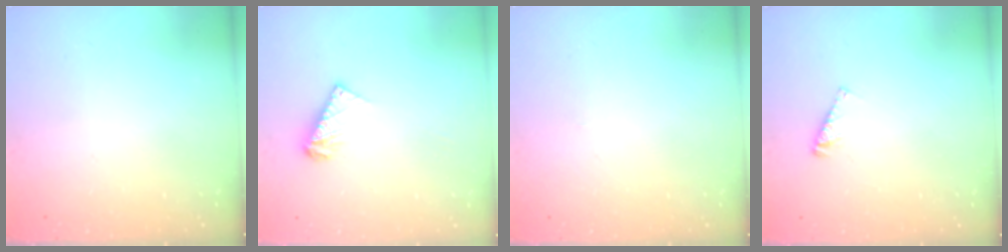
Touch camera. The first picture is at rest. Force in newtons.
{"total": 7.7, "press": 7.7, "slide": 0.5}
{"total": 0.0}
{"total": 3.0, "press": 3.0, "slide": 0.3}